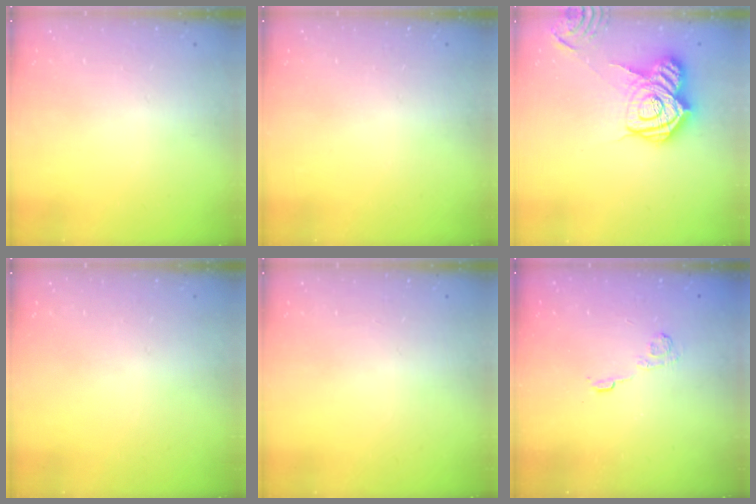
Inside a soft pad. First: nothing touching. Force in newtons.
{"total": 0.0}
{"total": 17.5, "press": 17.5, "slide": 1.3}
{"total": 0.0}
{"total": 0.0}
{"total": 3.5, "press": 3.2, "slide": 1.4}